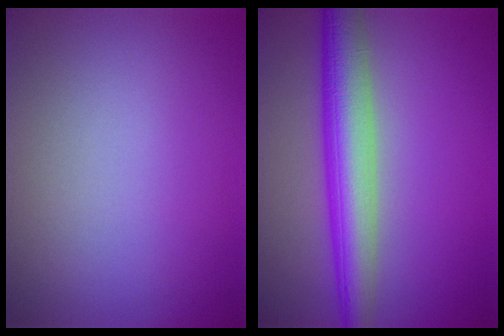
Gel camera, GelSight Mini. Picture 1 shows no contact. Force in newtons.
{"total": 6.5, "press": 6.5, "slide": 0.1}